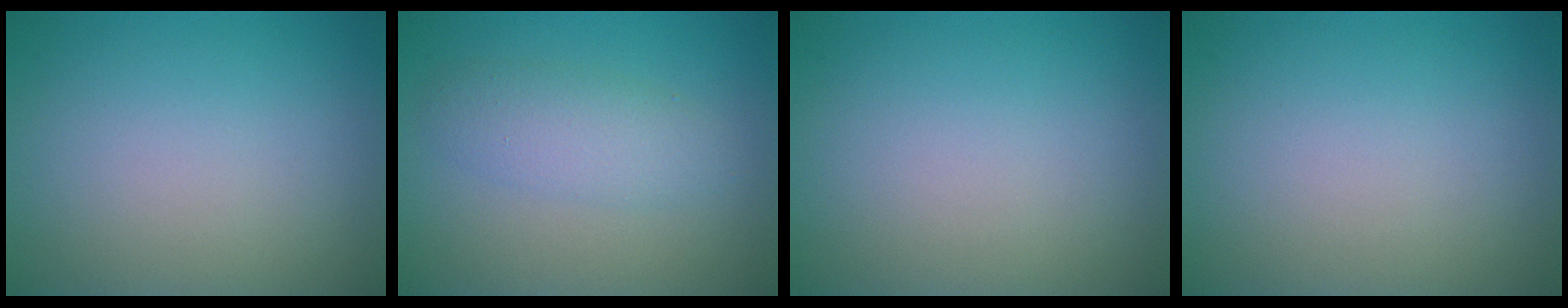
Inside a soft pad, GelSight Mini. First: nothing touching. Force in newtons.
{"total": 3.0, "press": 3.0, "slide": 0.2}
{"total": 0.0}
{"total": 0.0}